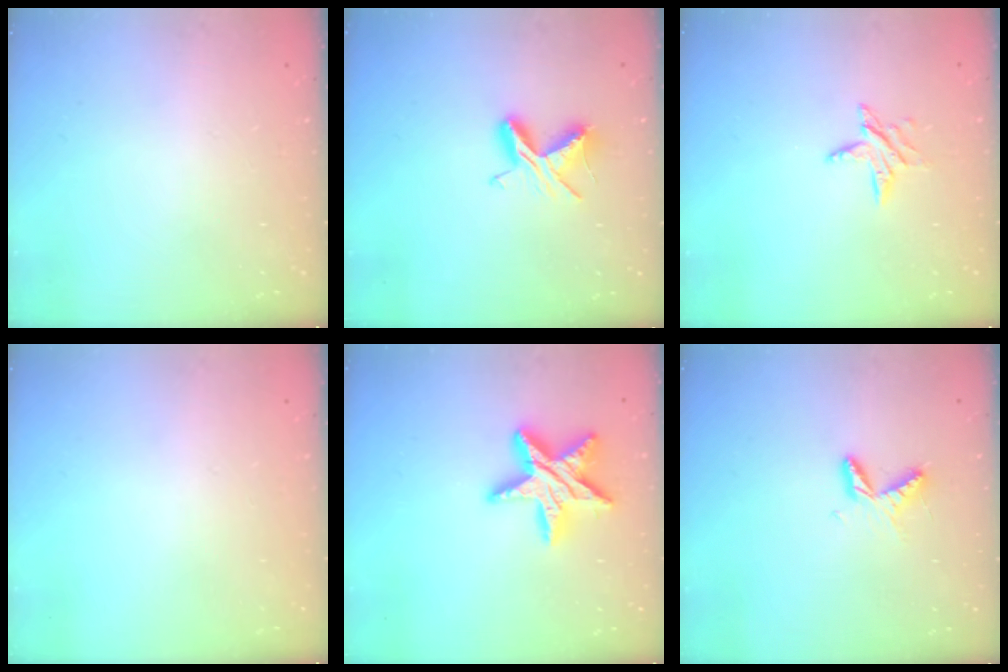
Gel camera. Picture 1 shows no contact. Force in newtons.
{"total": 7.2, "press": 7.1, "slide": 0.7}
{"total": 6.1, "press": 6.1, "slide": 0.7}
{"total": 0.0}
{"total": 15.6, "press": 15.6, "slide": 0.9}
{"total": 6.1, "press": 6.1, "slide": 0.5}